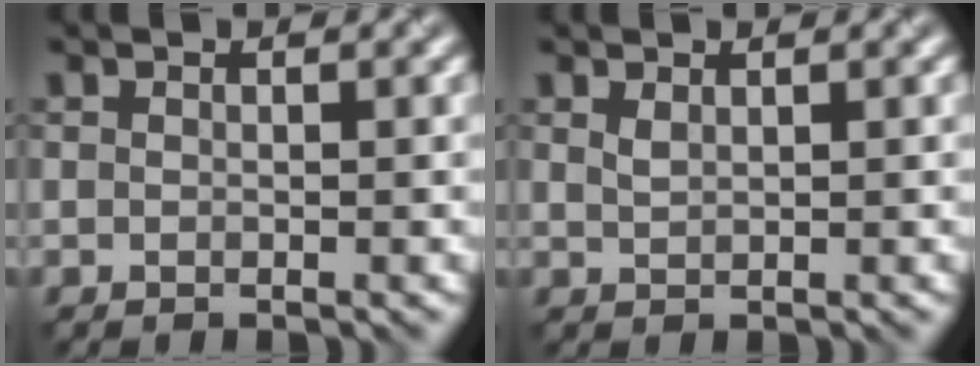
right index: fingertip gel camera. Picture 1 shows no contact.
{"total": 0.8, "force": [0.6, 0.3, 0.5], "torque": [-0.013, 0.000, 0.014]}